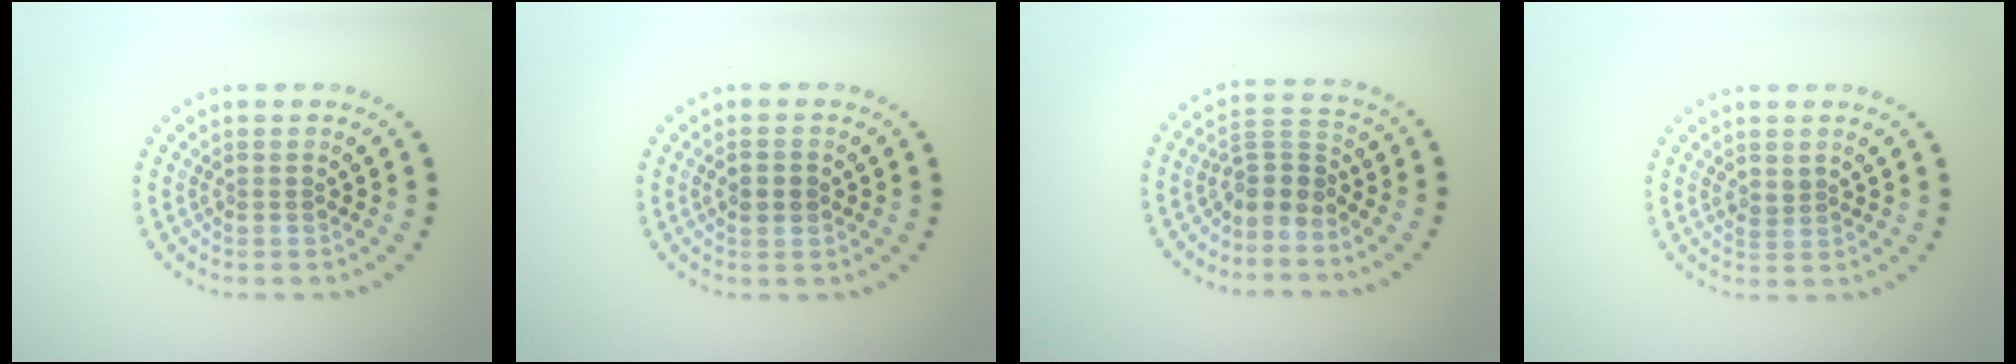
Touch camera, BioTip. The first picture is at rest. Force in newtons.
{"total": 2.1, "press": 2.1, "slide": 0.2}
{"total": 2.8, "press": 2.1, "slide": 1.8}
{"total": 1.1, "press": 0.9, "slide": 0.7}